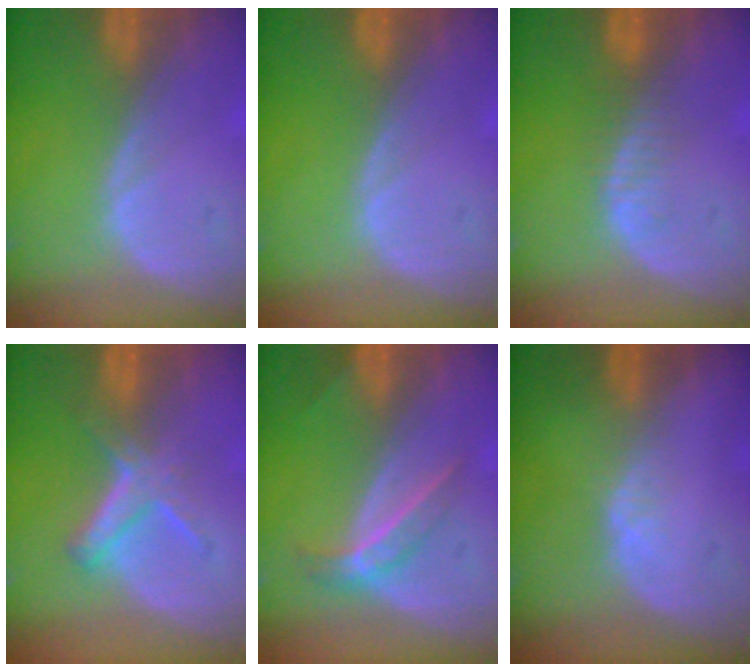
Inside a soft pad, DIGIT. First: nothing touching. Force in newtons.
{"total": 0.0}
{"total": 2.3, "press": 2.3, "slide": 0.3}
{"total": 5.8, "press": 5.1, "slide": 2.9}
{"total": 4.5, "press": 4.0, "slide": 2.2}
{"total": 1.4, "press": 1.2, "slide": 0.7}